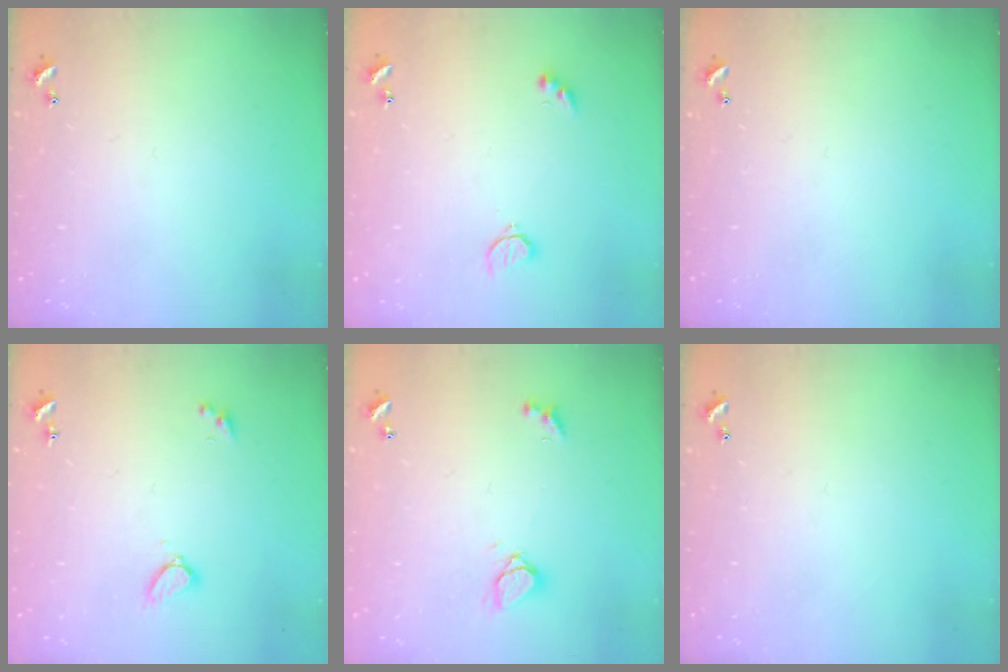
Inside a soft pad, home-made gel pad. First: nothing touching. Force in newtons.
{"total": 2.6, "press": 2.6, "slide": 0.5}
{"total": 0.0}
{"total": 2.2, "press": 2.2, "slide": 0.3}
{"total": 2.1, "press": 2.0, "slide": 0.5}
{"total": 0.0}